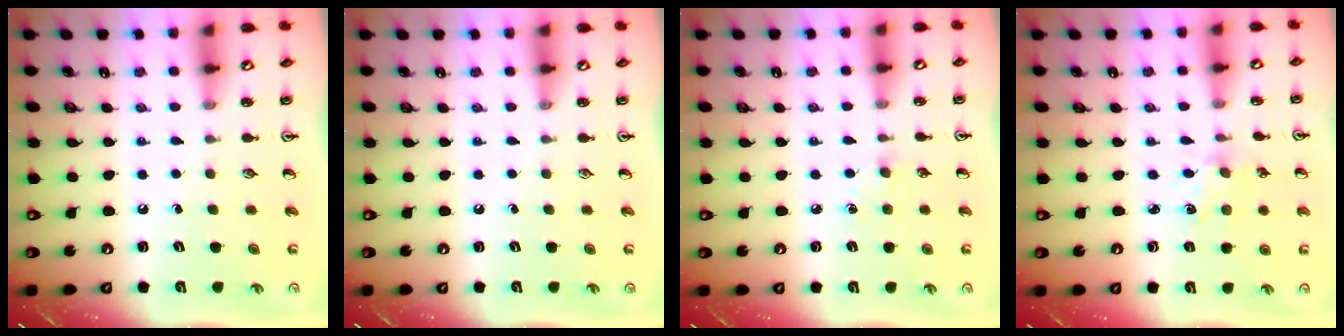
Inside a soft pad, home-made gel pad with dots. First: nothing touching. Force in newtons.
{"total": 0.0}
{"total": 2.8, "press": 2.8, "slide": 0.4}
{"total": 2.4, "press": 2.4, "slide": 0.3}